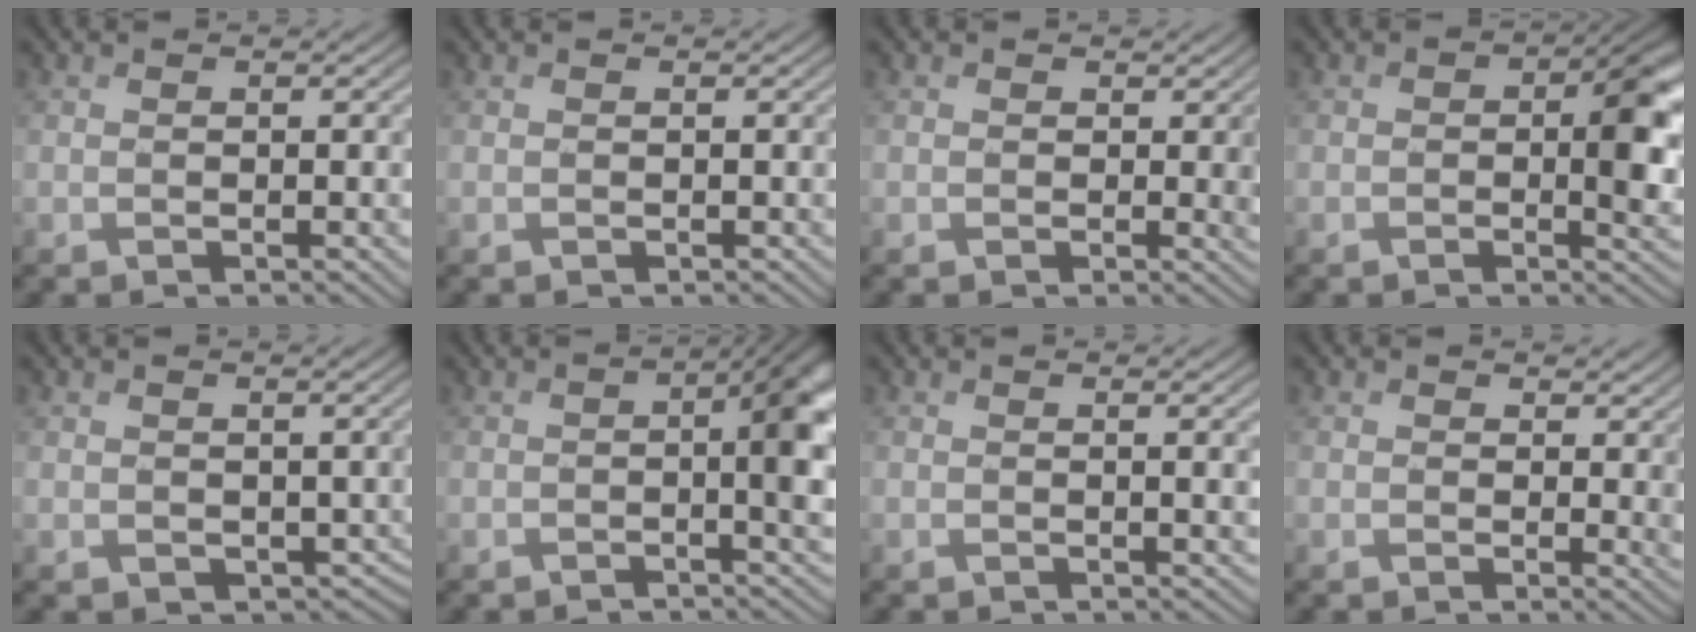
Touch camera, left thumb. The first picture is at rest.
{"total": 0.0}
{"total": 1.7, "force": [0.5, 1.4, 0.7], "torque": [-0.018, -0.005, 0.004]}
{"total": 6.0, "force": [-0.1, 3.6, 4.8], "torque": [-0.056, -0.013, -0.004]}
{"total": 3.2, "force": [0.4, 2.6, 1.8], "torque": [-0.045, -0.020, 0.011]}
{"total": 5.1, "force": [-0.5, 1.5, 4.8], "torque": [-0.060, -0.001, -0.009]}
{"total": 2.6, "force": [0.8, 0.4, 2.4], "torque": [-0.033, 0.003, 0.011]}
{"total": 2.9, "force": [1.2, 1.9, 1.7], "torque": [-0.027, -0.009, 0.019]}